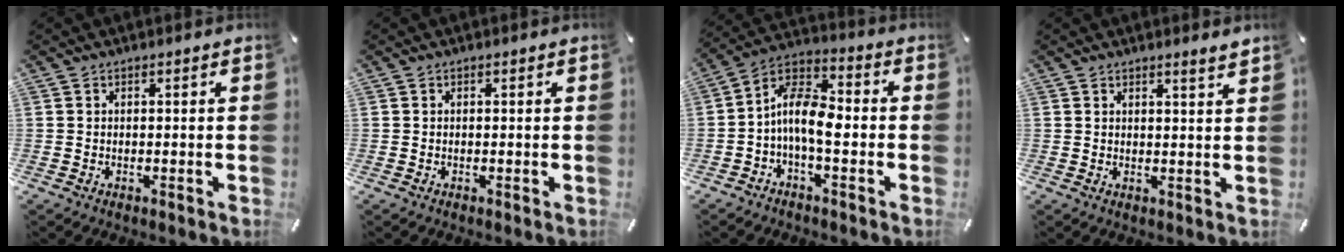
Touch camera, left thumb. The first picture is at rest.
{"total": 0.0}
{"total": 9.3, "force": [-2.4, 4.3, 7.8], "torque": [-0.165, -0.002, -0.045]}
{"total": 2.4, "force": [2.2, -0.4, 0.9], "torque": [-0.012, -0.019, 0.038]}